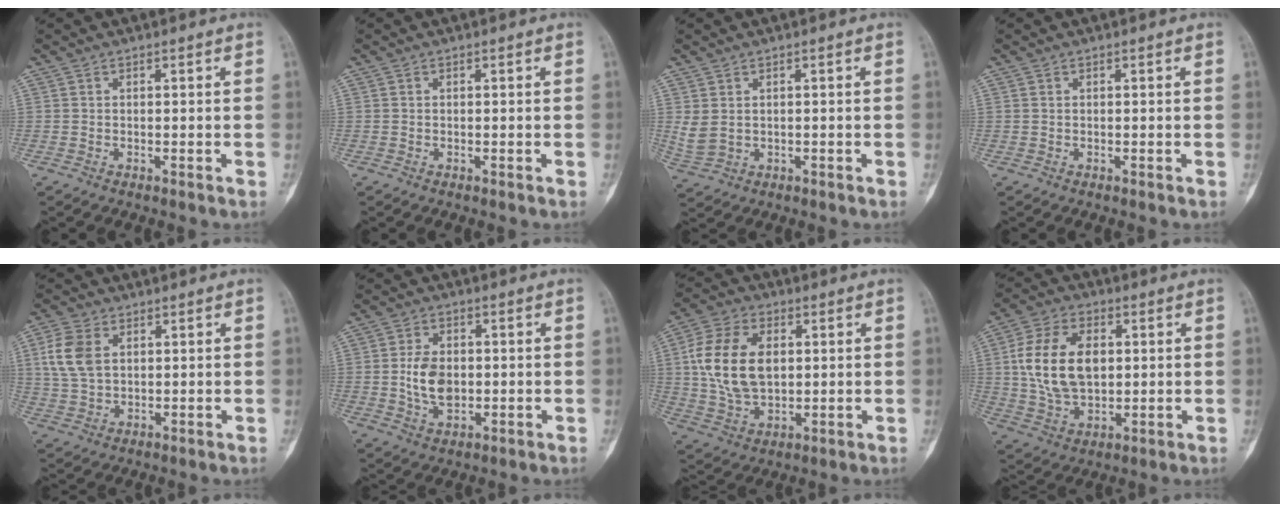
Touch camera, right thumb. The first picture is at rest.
{"total": 0.0}
{"total": 3.6, "force": [0.6, 2.6, 2.5], "torque": [-0.061, 0.000, 0.023]}
{"total": 0.0}
{"total": 8.2, "force": [2.2, 5.4, 5.7], "torque": [-0.120, 0.000, 0.049]}
{"total": 7.6, "force": [-0.3, 5.1, 5.6], "torque": [-0.091, 0.000, -0.001]}
{"total": 15.1, "force": [2.2, 9.7, 11.4], "torque": [-0.208, 0.002, 0.042]}
{"total": 15.2, "force": [2.1, 9.6, 11.6], "torque": [-0.199, 0.001, 0.041]}